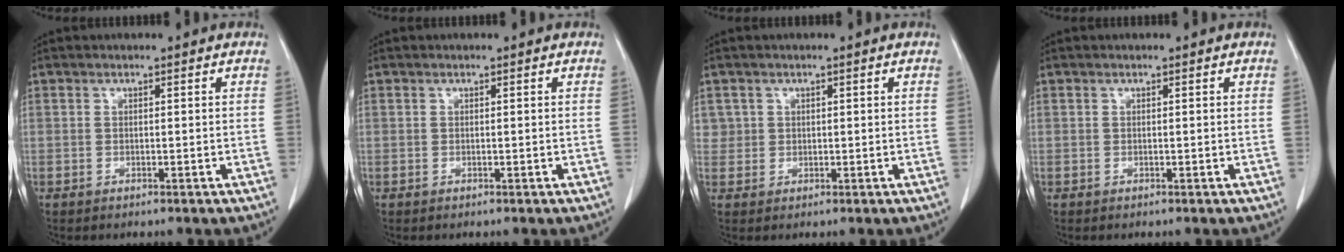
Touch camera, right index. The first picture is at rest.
{"total": 0.0}
{"total": 2.1, "force": [0.7, 2.0, -0.2], "torque": [0.021, 0.002, 0.007]}
{"total": 0.0}